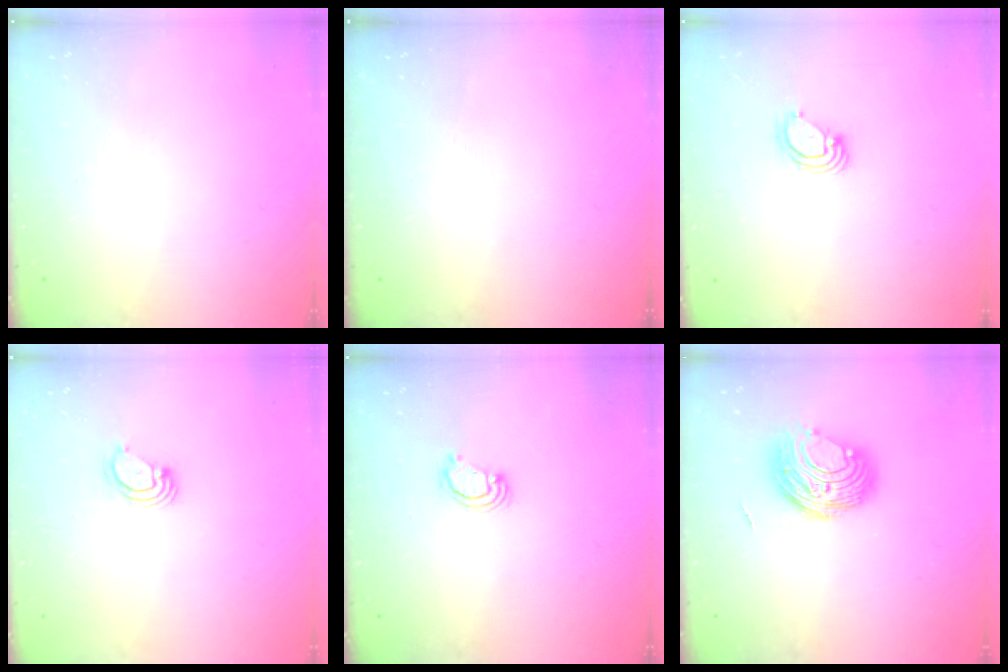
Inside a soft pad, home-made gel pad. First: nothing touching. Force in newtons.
{"total": 0.0}
{"total": 3.7, "press": 3.7, "slide": 0.2}
{"total": 3.0, "press": 3.0, "slide": 0.3}
{"total": 2.0, "press": 2.0, "slide": 0.2}
{"total": 9.1, "press": 9.1, "slide": 0.5}